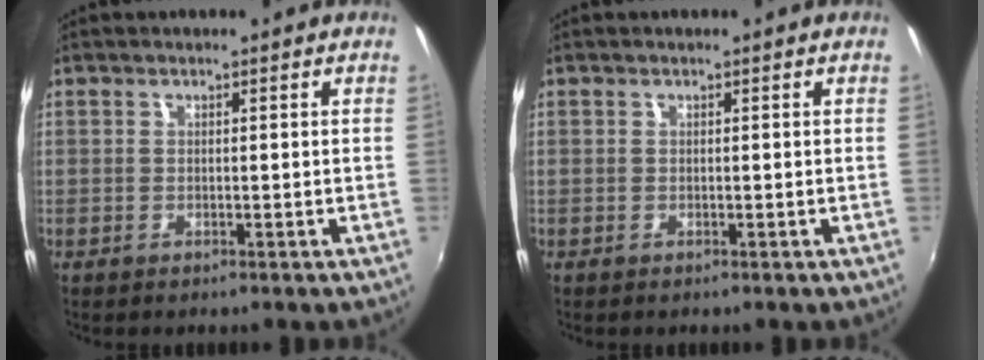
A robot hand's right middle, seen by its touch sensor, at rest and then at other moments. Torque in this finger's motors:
{"motor_torque": [-0.05, -0.03, 0.00, 0.00]}